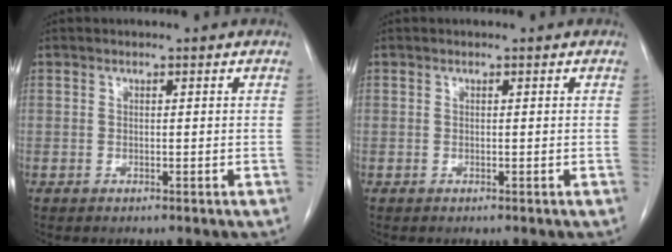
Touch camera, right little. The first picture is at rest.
{"total": 0.0}